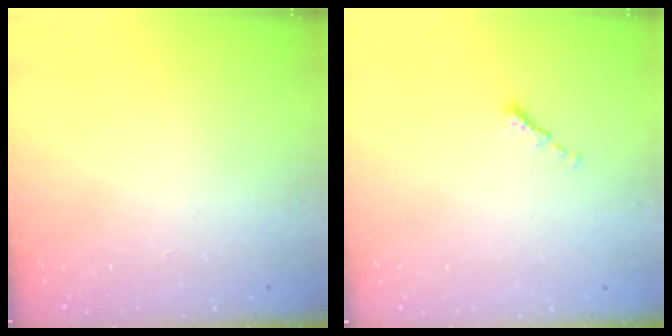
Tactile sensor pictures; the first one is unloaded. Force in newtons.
{"total": 0.6, "press": 0.5, "slide": 0.3}